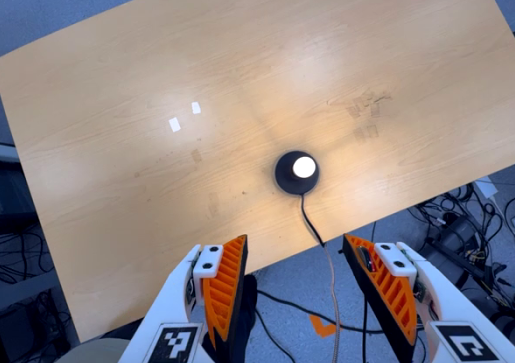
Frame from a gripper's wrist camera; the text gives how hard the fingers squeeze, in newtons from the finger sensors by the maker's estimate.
{"total": 0.0}